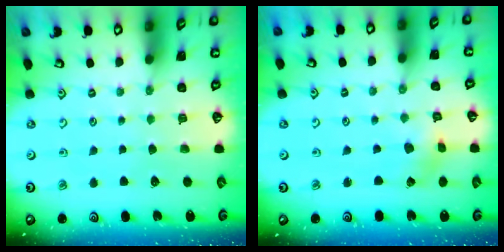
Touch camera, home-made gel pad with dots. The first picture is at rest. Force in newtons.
{"total": 1.7, "press": 1.7, "slide": 0.2}